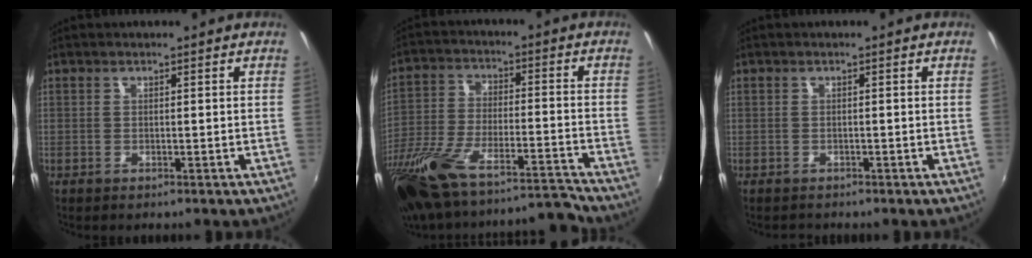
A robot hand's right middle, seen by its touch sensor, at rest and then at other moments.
{"total": 21.0, "force": [-18.4, 2.7, 9.7], "torque": [-0.196, -0.054, -0.315]}
{"total": 1.3, "force": [-1.0, 0.8, -0.1], "torque": [-0.002, 0.001, -0.015]}